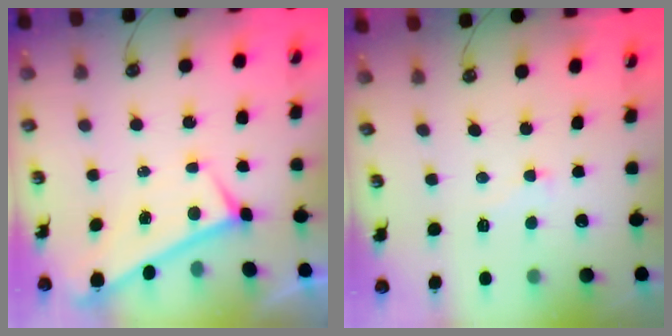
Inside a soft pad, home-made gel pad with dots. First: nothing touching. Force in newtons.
{"total": 2.7, "press": 2.5, "slide": 1.1}